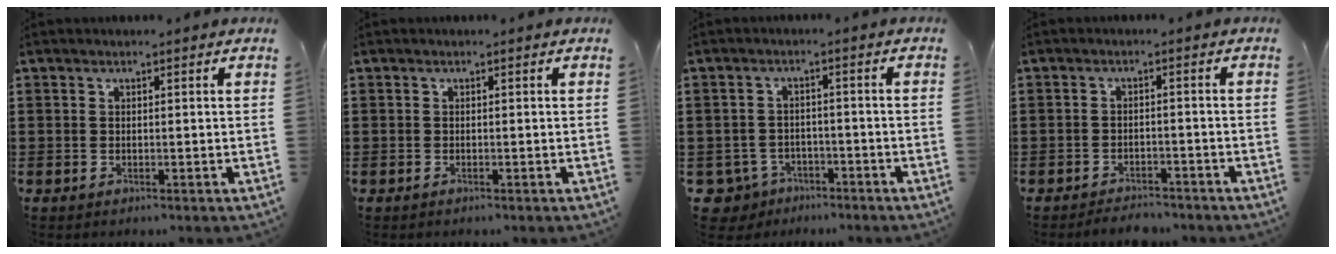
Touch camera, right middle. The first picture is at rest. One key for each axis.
{"total": 0.0}
{"total": 3.5, "fx": -3.0, "fy": 1.7, "fz": 0.6, "tx": -0.041, "ty": -0.003, "tz": -0.068}
{"total": 2.5, "fx": -2.5, "fy": 0.4, "fz": 0.1, "tx": -0.008, "ty": 0.001, "tz": -0.053}